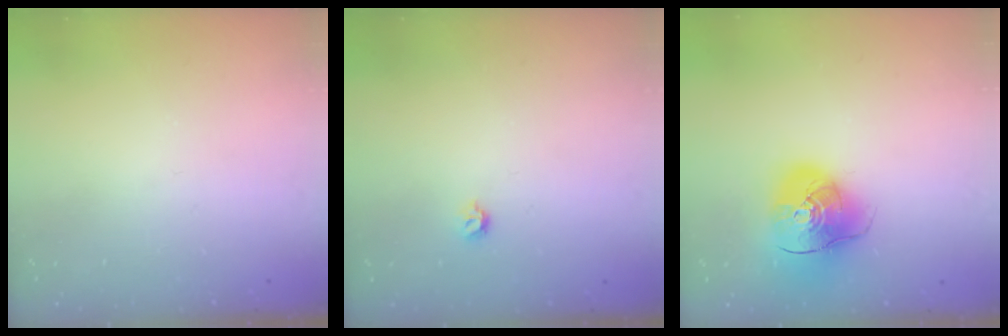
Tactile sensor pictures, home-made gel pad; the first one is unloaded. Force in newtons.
{"total": 3.9, "press": 3.8, "slide": 0.8}
{"total": 14.0, "press": 13.8, "slide": 2.3}